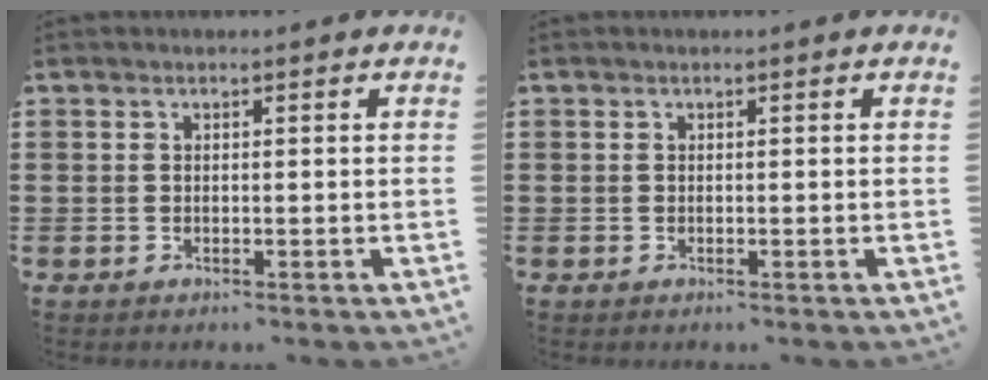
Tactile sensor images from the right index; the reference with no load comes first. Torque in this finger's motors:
{"motor_torque": [0.00, 0.00, 0.00, 0.00]}